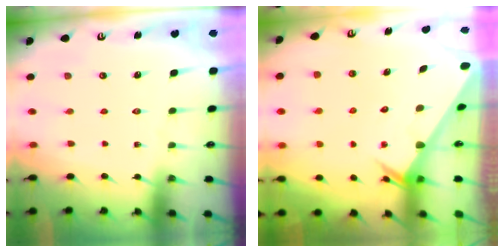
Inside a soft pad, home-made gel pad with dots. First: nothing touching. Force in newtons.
{"total": 2.3, "press": 2.3, "slide": 0.0}